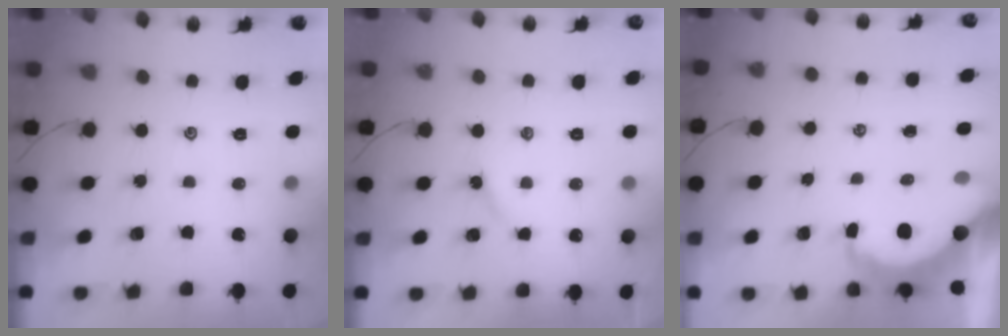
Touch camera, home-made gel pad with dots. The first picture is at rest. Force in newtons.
{"total": 2.4, "press": 2.4, "slide": 0.3}
{"total": 8.1, "press": 8.0, "slide": 1.0}